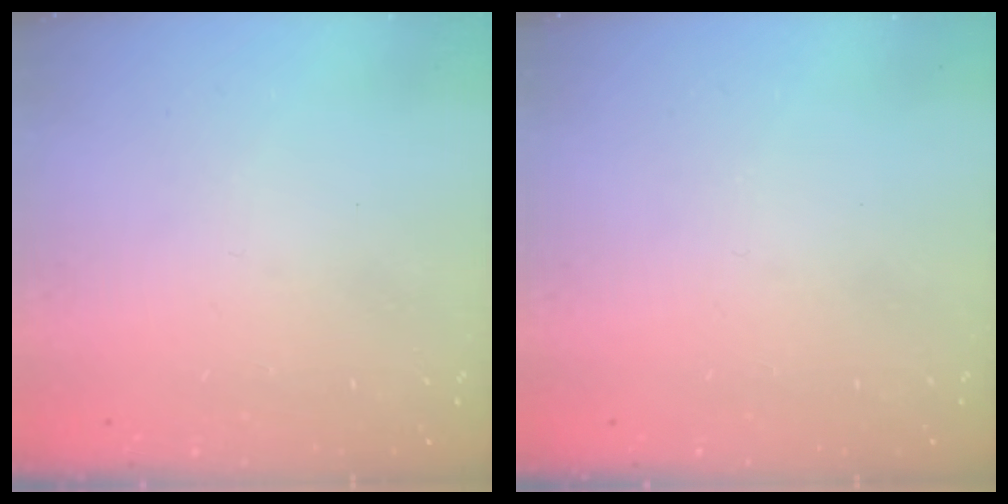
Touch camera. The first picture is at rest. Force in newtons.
{"total": 0.0}